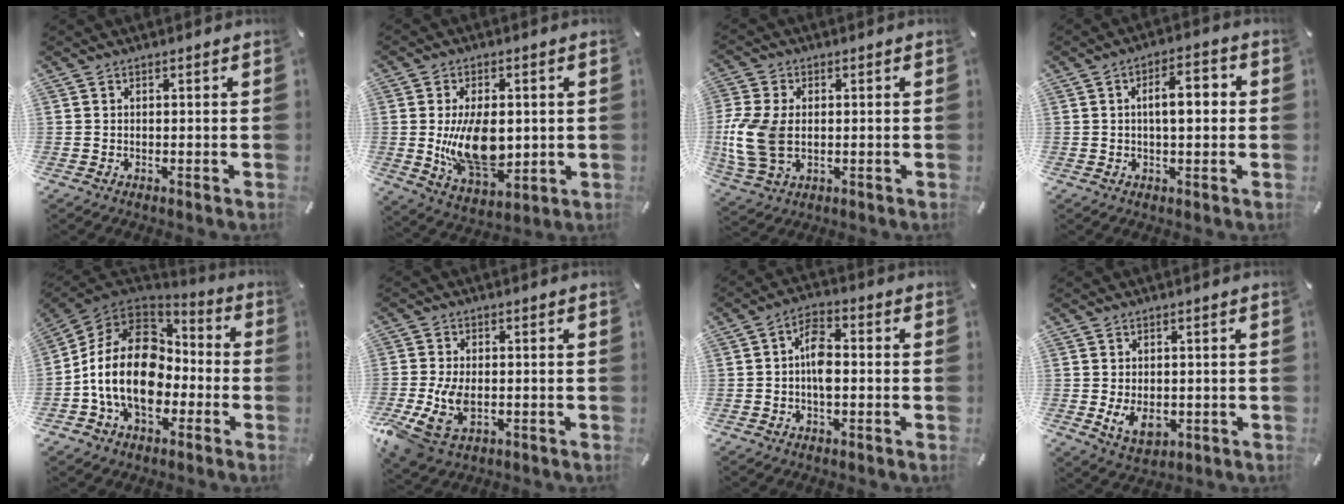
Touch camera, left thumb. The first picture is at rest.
{"total": 15.7, "force": [-0.2, 9.6, 12.4], "torque": [-0.228, -0.022, -0.004]}
{"total": 11.5, "force": [-0.3, 7.7, 8.5], "torque": [-0.202, -0.003, -0.005]}
{"total": 7.5, "force": [0.6, 3.4, 6.7], "torque": [-0.102, 0.006, 0.002]}
{"total": 19.5, "force": [-3.2, 14.4, 12.7], "torque": [-0.254, 0.020, -0.052]}
{"total": 9.8, "force": [-2.3, 6.5, 7.0], "torque": [-0.154, -0.004, -0.040]}
{"total": 6.2, "force": [-0.6, 3.3, 5.2], "torque": [-0.098, 0.006, -0.015]}
{"total": 5.7, "force": [-0.8, 4.0, 4.0], "torque": [-0.079, -0.009, -0.017]}